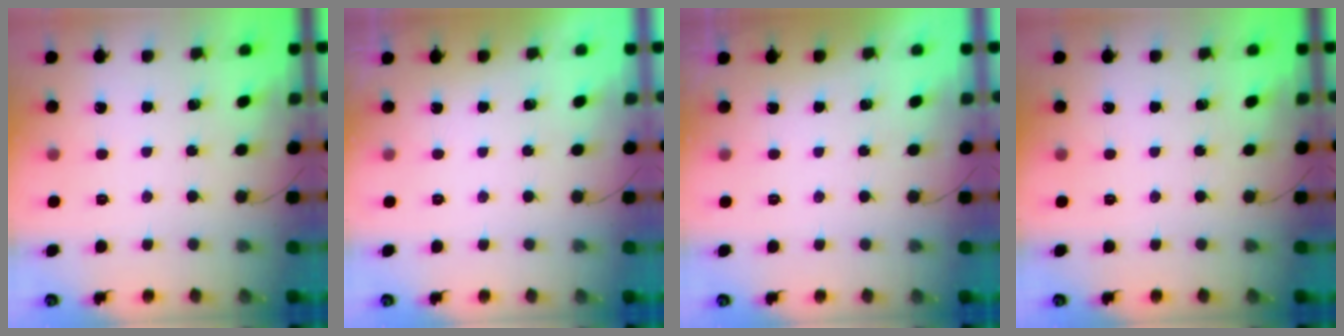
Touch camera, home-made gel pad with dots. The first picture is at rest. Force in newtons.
{"total": 0.0}
{"total": 0.0}
{"total": 0.0}